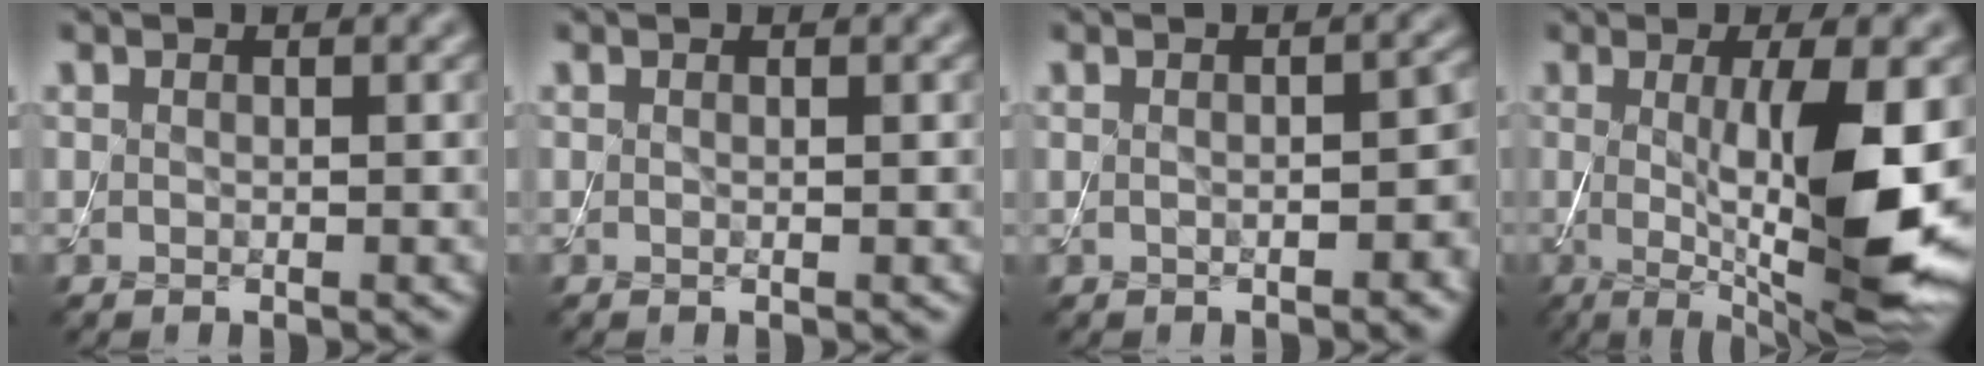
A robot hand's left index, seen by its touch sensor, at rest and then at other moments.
{"total": 0.0}
{"total": 2.5, "force": [-0.4, 0.9, 2.3], "torque": [-0.036, 0.006, -0.004]}
{"total": 11.3, "force": [-0.3, 2.6, 11.0], "torque": [-0.164, -0.019, 0.003]}